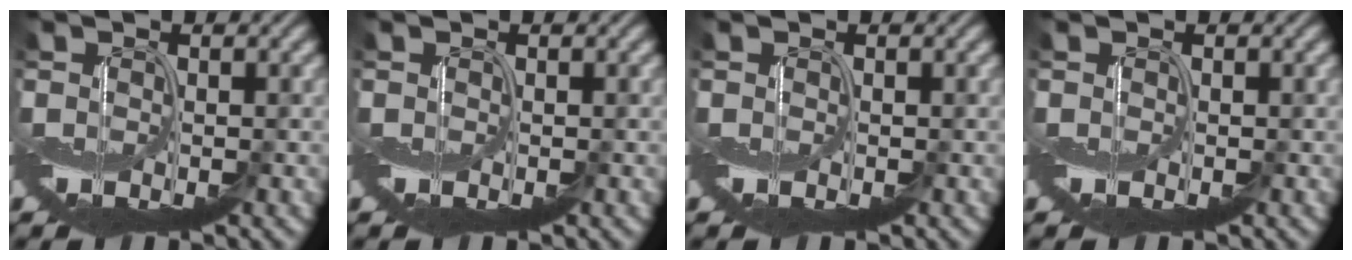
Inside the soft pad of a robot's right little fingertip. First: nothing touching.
{"total": 0.0}
{"total": 0.0}
{"total": 0.0}